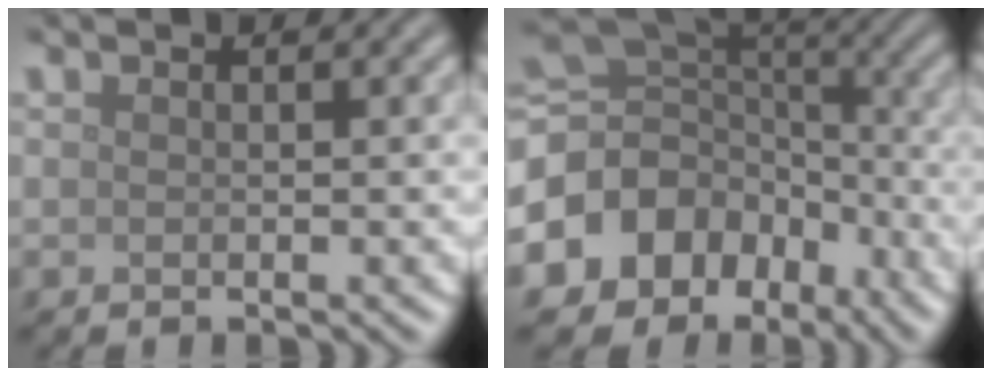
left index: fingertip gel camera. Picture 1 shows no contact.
{"total": 13.1, "force": [-6.5, 10.5, 4.5], "torque": [-0.124, -0.006, -0.112]}